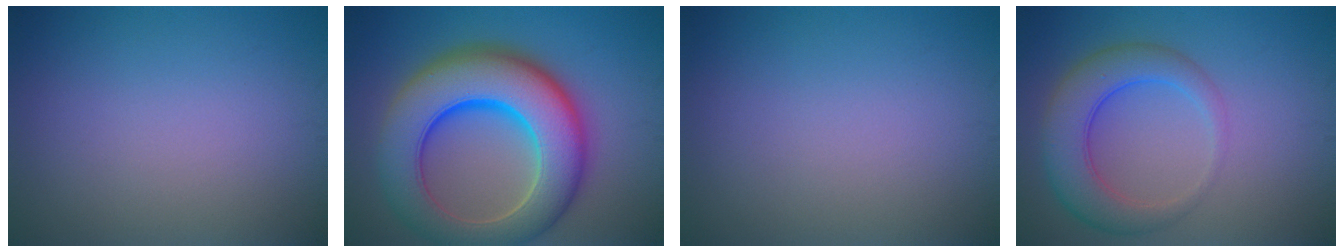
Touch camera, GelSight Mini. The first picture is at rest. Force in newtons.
{"total": 12.5, "press": 12.5, "slide": 0.4}
{"total": 0.0}
{"total": 5.5, "press": 5.5, "slide": 0.1}